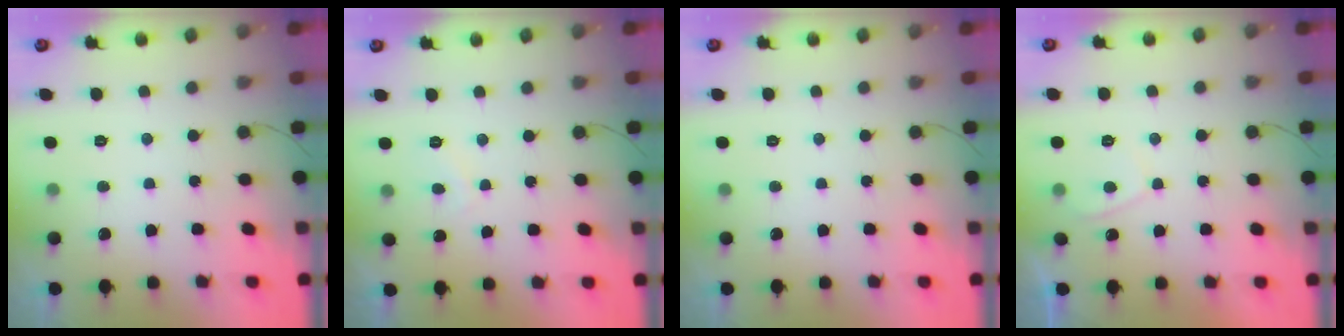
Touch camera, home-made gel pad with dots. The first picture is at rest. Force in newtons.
{"total": 1.5, "press": 1.4, "slide": 0.6}
{"total": 0.0}
{"total": 2.3, "press": 2.2, "slide": 0.7}